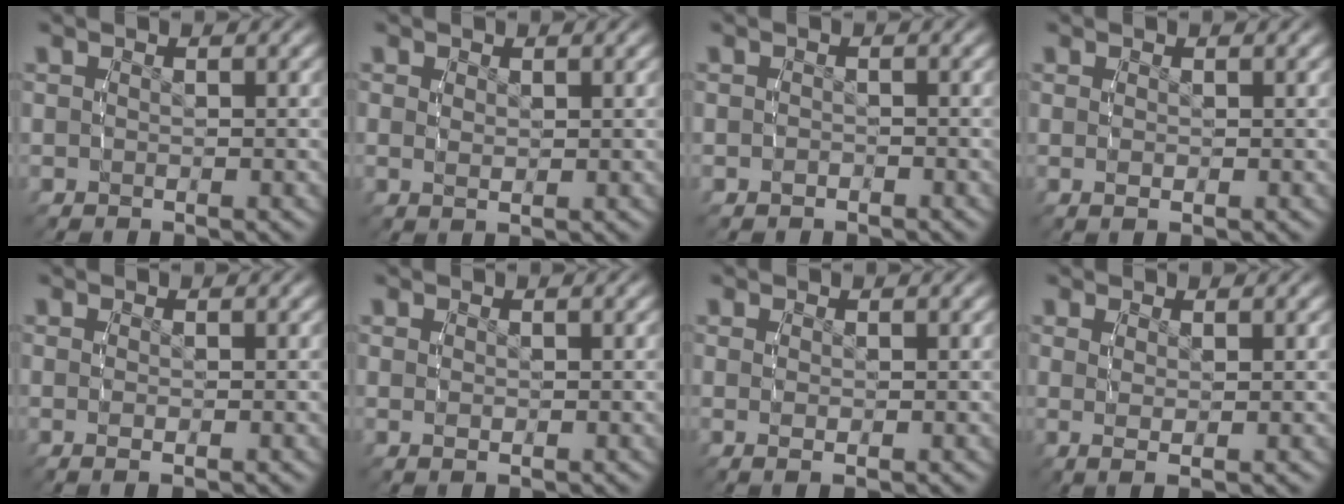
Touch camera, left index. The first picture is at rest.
{"total": 0.8, "force": [0.5, 0.1, 0.6], "torque": [-0.012, -0.009, 0.016]}
{"total": 0.7, "force": [-0.7, 0.2, 0.0], "torque": [-0.003, -0.004, -0.007]}
{"total": 0.8, "force": [0.0, -0.2, 0.7], "torque": [-0.020, -0.008, 0.009]}
{"total": 0.9, "force": [-0.1, -0.4, 0.8], "torque": [-0.021, -0.007, 0.006]}
{"total": 0.7, "force": [0.3, -0.1, 0.6], "torque": [-0.013, -0.007, 0.013]}
{"total": 1.0, "force": [0.2, -0.3, 0.9], "torque": [-0.022, -0.007, 0.011]}
{"total": 1.7, "force": [0.6, -0.2, 1.6], "torque": [-0.029, -0.006, 0.020]}